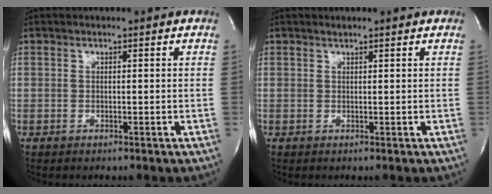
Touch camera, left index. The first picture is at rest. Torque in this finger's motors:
{"motor_torque": [-0.01, -0.05, -0.02, 0.02]}